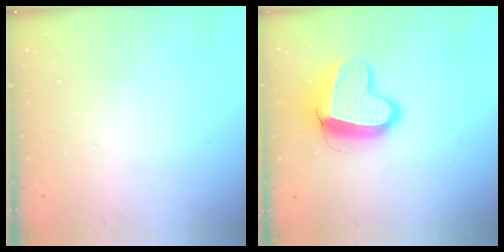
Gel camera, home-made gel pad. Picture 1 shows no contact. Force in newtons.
{"total": 12.8, "press": 12.7, "slide": 1.4}